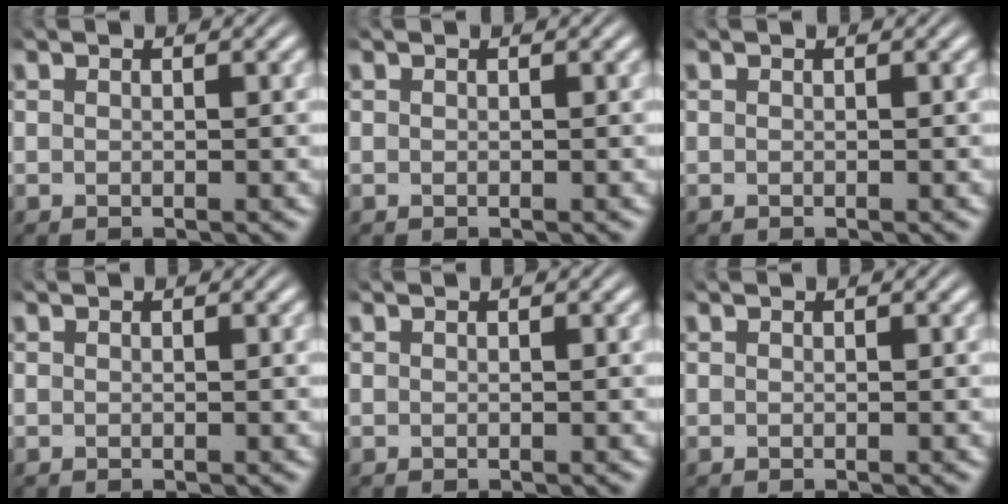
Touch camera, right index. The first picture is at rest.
{"total": 0.0}
{"total": 0.0}
{"total": 0.0}
{"total": 0.0}
{"total": 0.0}